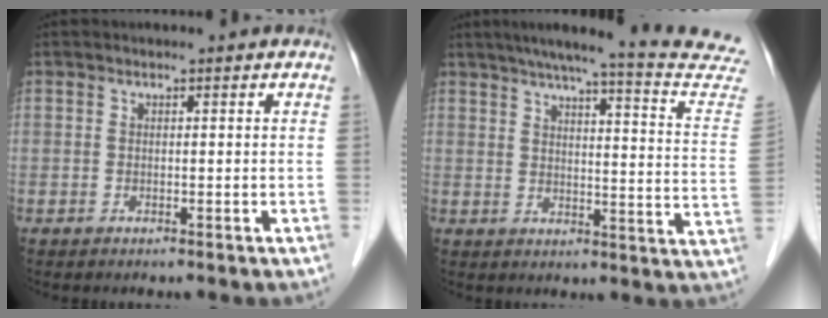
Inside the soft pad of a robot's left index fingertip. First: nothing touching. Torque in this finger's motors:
{"motor_torque": [-0.13, -1.78, 0.17, 0.02]}